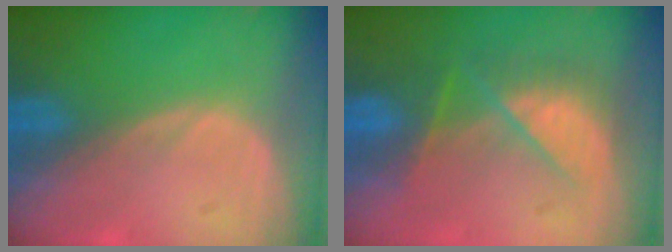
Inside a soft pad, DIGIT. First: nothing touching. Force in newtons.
{"total": 7.1, "press": 6.9, "slide": 1.3}